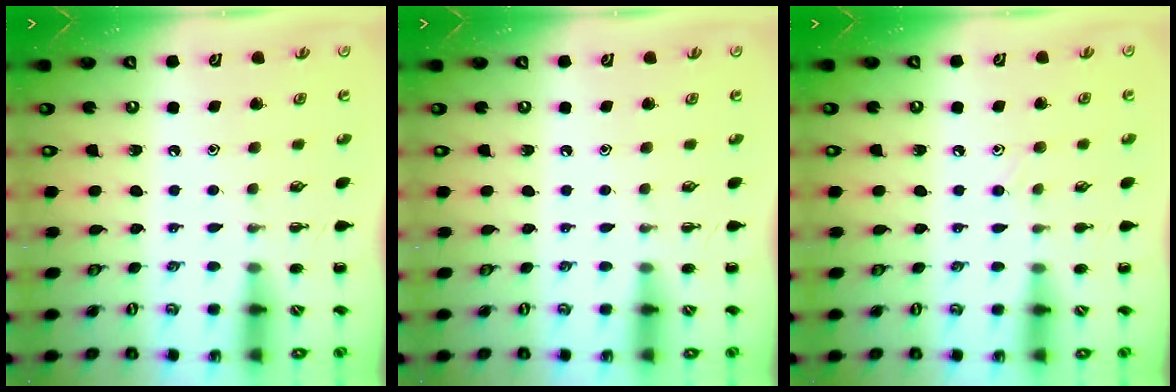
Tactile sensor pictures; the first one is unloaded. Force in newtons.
{"total": 0.0}
{"total": 5.8, "press": 5.4, "slide": 2.1}